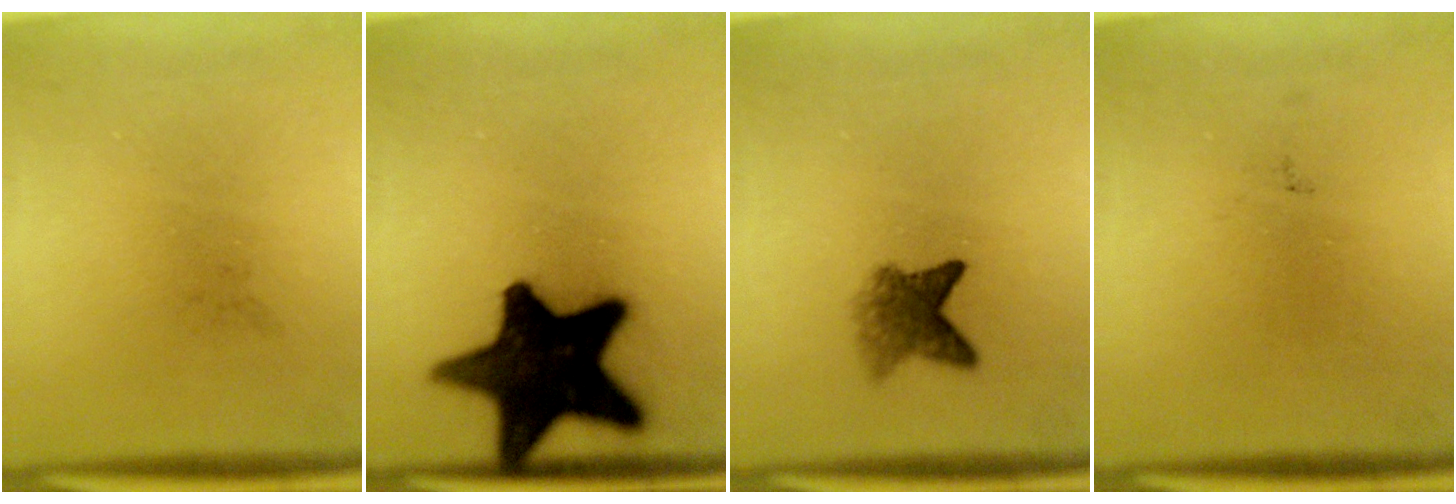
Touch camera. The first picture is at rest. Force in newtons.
{"total": 19.8}
{"total": 3.8}
{"total": 0.0}